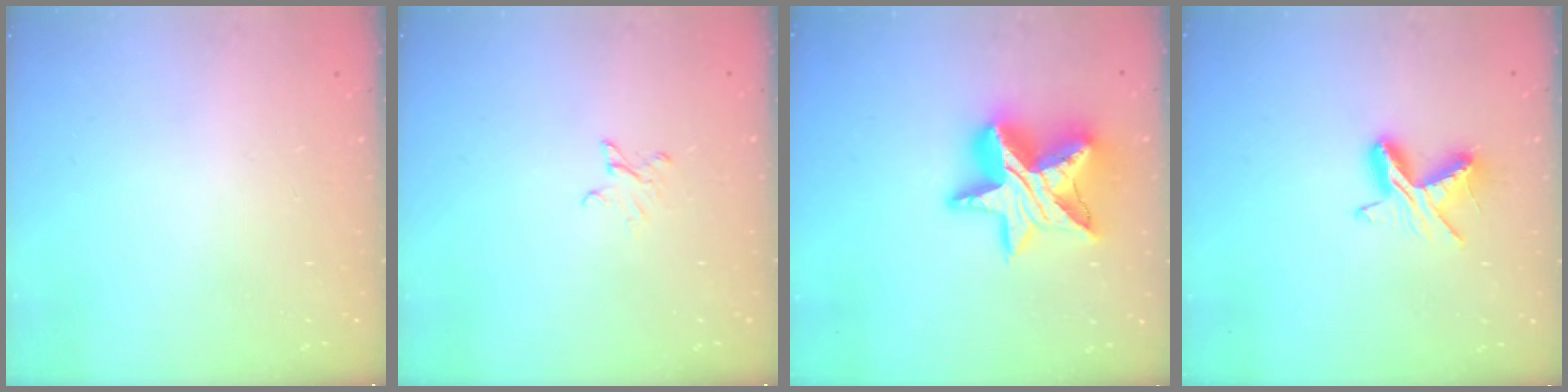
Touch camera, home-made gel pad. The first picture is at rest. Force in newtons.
{"total": 2.6, "press": 2.6, "slide": 0.3}
{"total": 18.7, "press": 18.7, "slide": 1.2}
{"total": 8.0, "press": 7.9, "slide": 0.7}